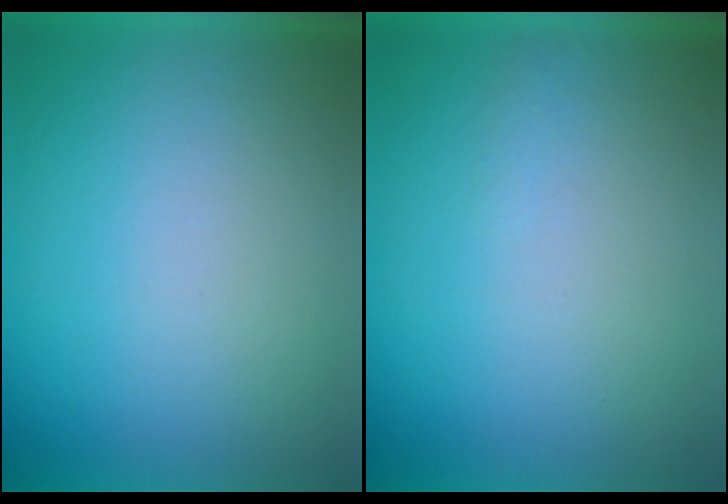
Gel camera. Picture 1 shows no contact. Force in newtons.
{"total": 1.1}